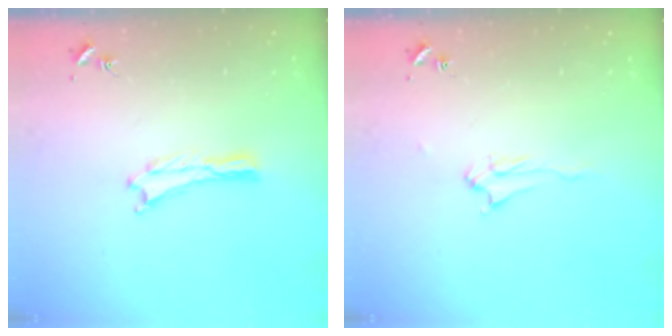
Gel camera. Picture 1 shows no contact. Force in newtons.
{"total": 2.5, "press": 2.4, "slide": 0.4}